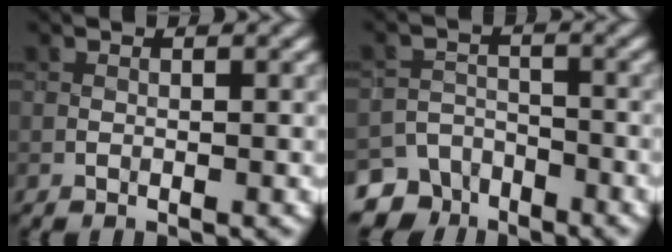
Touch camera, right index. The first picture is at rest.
{"total": 4.5, "force": [-3.8, 2.5, 0.4], "torque": [0.003, -0.011, -0.065]}